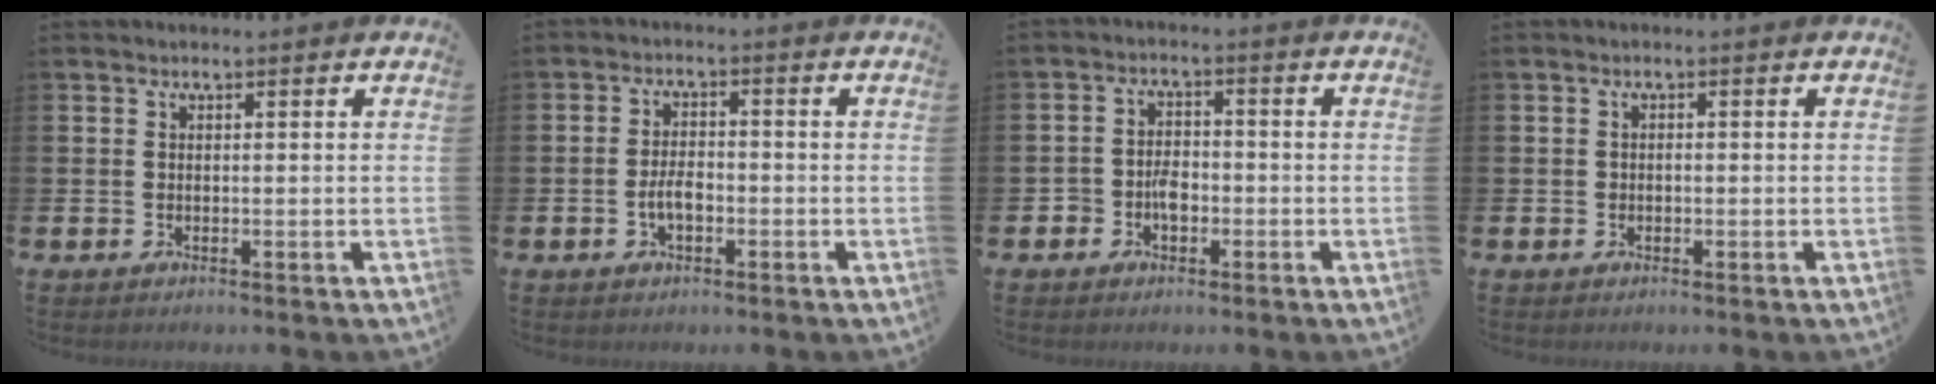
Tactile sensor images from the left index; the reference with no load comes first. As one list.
[{"total": 3.2, "force": [-0.9, 1.6, 2.6], "torque": [-0.033, -0.001, -0.020]}, {"total": 2.9, "force": [-1.2, 2.1, 1.6], "torque": [-0.023, 0.003, -0.026]}, {"total": 0.6, "force": [-0.2, 0.6, 0.2], "torque": [-0.005, 0.003, -0.005]}]